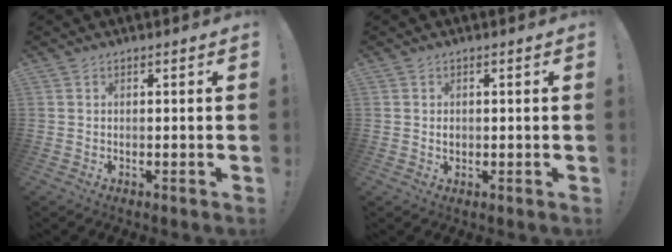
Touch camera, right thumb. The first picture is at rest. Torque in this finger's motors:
{"motor_torque": [0.10, 0.00, 0.31, 0.04, 0.00]}